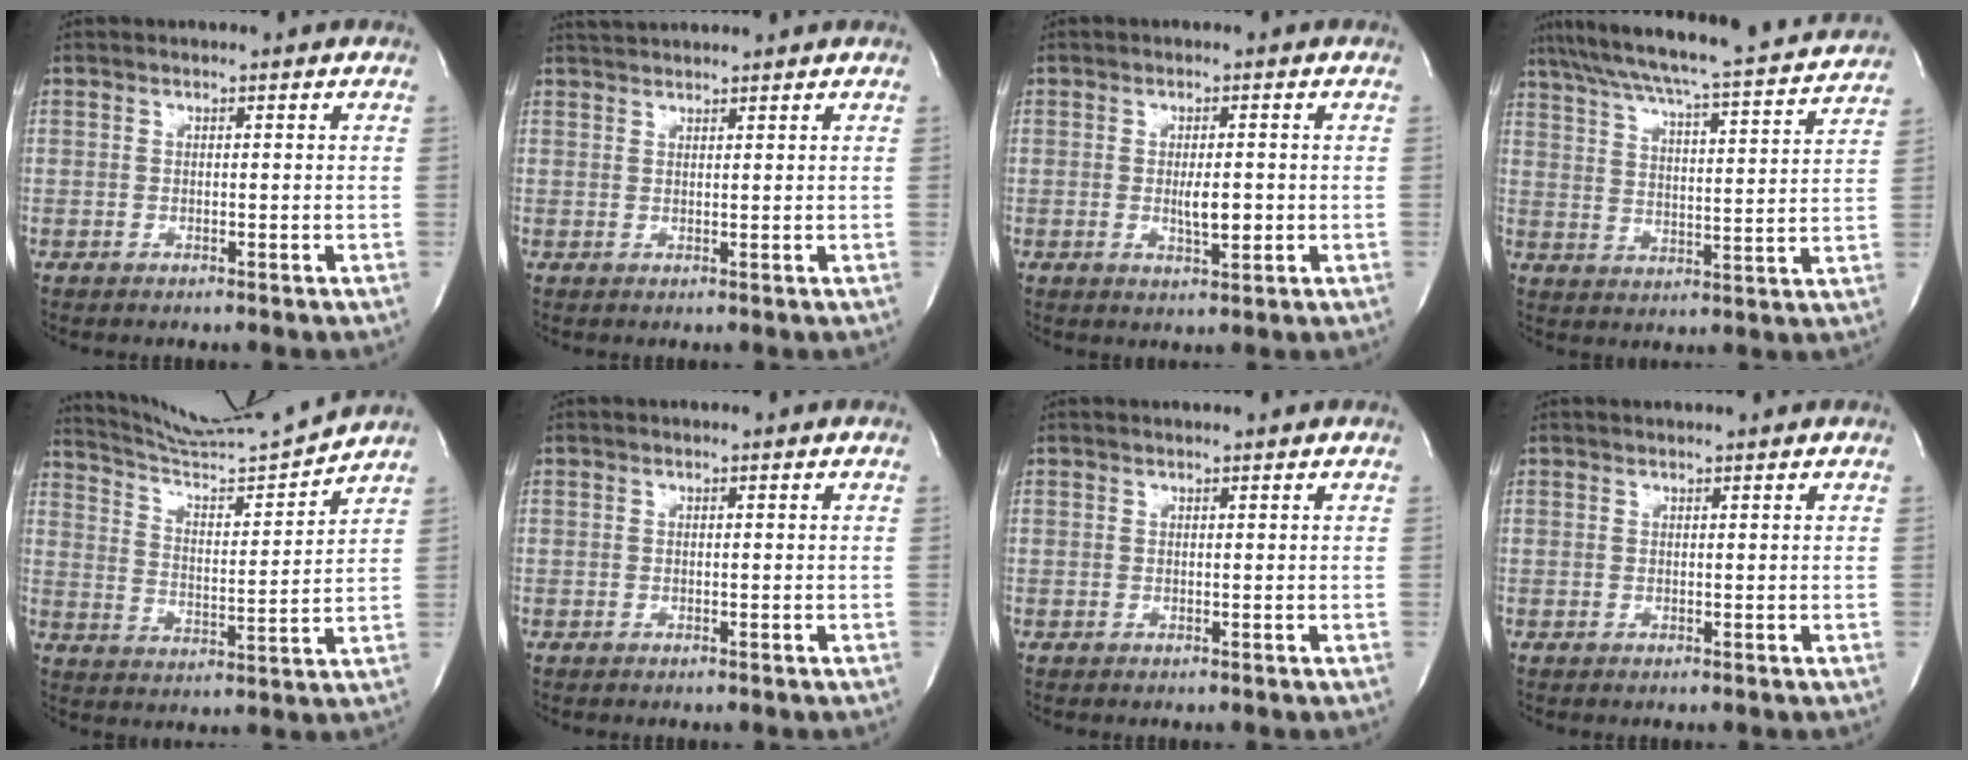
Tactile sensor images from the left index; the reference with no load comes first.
{"total": 3.6, "force": [3.6, -0.2, 0.7], "torque": [-0.012, 0.029, 0.065]}
{"total": 3.3, "force": [-0.3, 0.8, 3.1], "torque": [-0.056, -0.004, -0.003]}
{"total": 23.5, "force": [21.2, 1.3, 10.0], "torque": [-0.171, -0.016, 0.287]}
{"total": 13.3, "force": [12.9, -2.6, 2.4], "torque": [-0.049, -0.039, 0.216]}
{"total": 0.0}
{"total": 1.2, "force": [1.2, -0.2, 0.3], "torque": [-0.003, 0.009, 0.022]}
{"total": 1.5, "force": [1.4, -0.2, 0.3], "torque": [-0.004, 0.009, 0.025]}